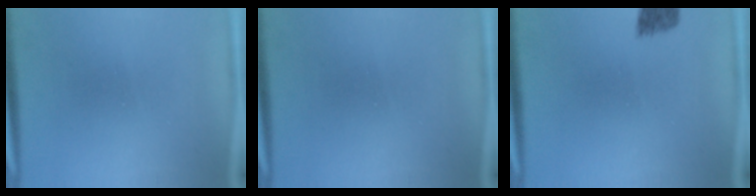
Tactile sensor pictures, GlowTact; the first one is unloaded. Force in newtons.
{"total": 0.0}
{"total": 1.9}